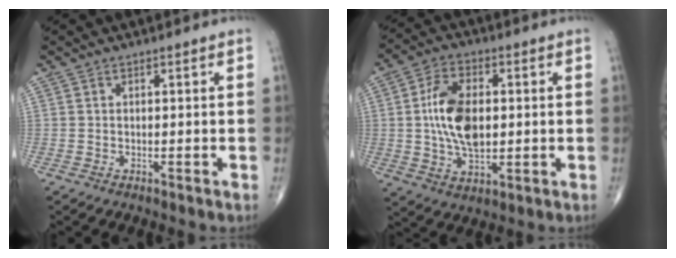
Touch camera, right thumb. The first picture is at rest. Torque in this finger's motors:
{"motor_torque": [1.00, 2.12, 1.33, 0.01, 0.14]}